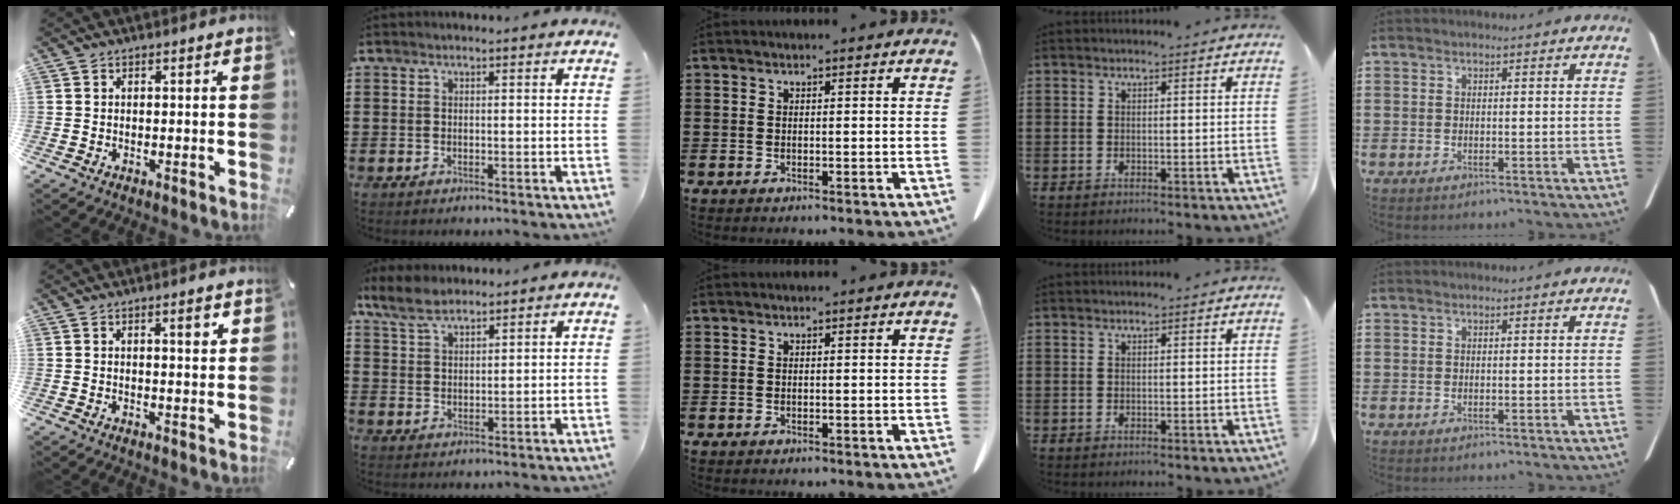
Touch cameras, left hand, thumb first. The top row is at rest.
{"thumb": {"total": 3.0, "force": [1.5, 0.8, 2.5], "torque": [-0.029, -0.006, 0.018]}, "index": {"total": 5.3, "force": [4.3, 2.2, 2.3], "torque": [-0.059, -0.001, 0.081]}}